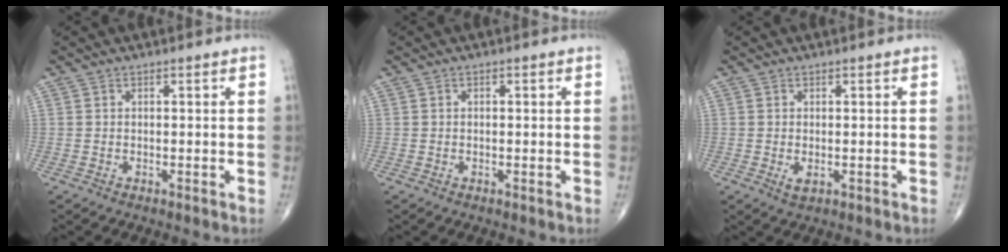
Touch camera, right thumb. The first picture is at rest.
{"total": 0.0}
{"total": 1.7, "force": [-0.3, 0.8, 1.5], "torque": [-0.025, -0.004, 0.001]}